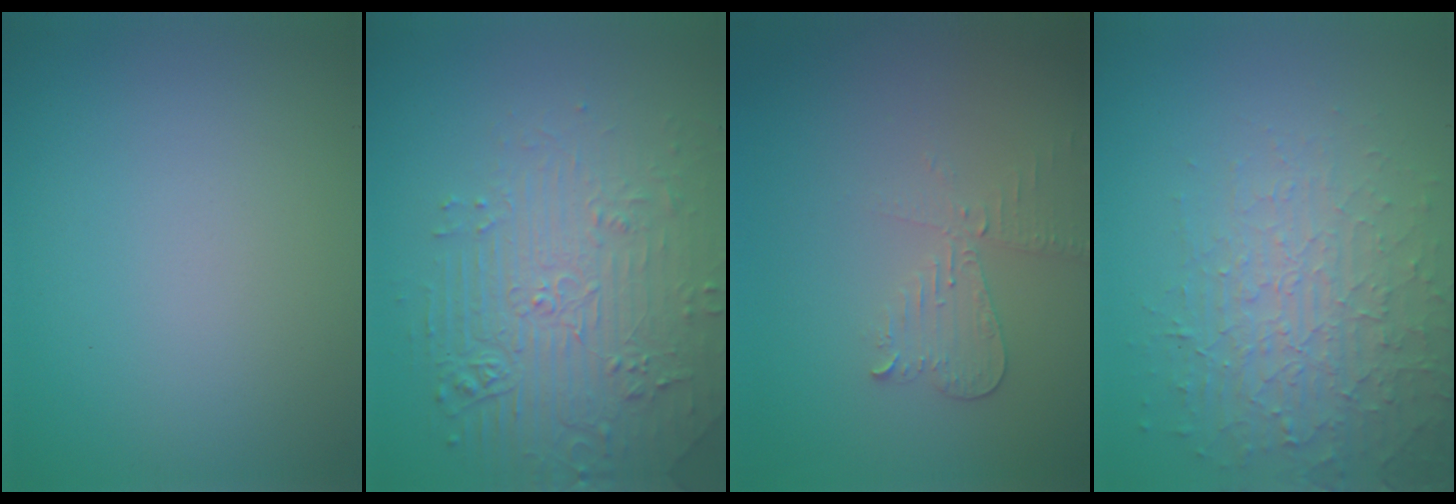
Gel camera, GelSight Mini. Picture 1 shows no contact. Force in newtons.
{"total": 4.5, "press": 4.2, "slide": 1.7}
{"total": 2.4, "press": 2.3, "slide": 0.5}
{"total": 3.9, "press": 3.9, "slide": 0.3}